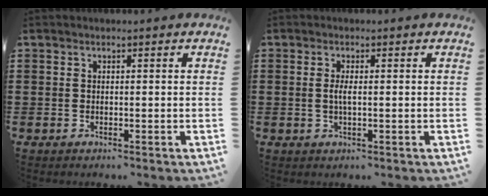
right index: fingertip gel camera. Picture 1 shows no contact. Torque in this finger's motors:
{"motor_torque": [0.42, 0.48, 0.05, 0.06]}